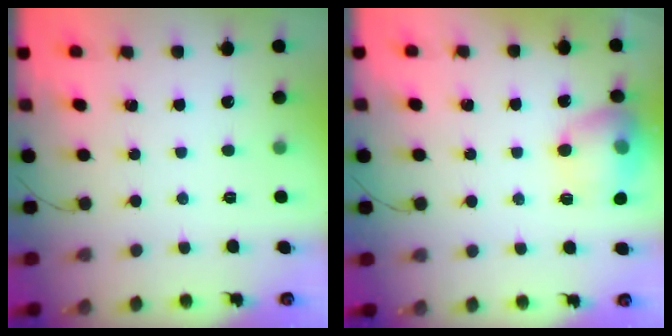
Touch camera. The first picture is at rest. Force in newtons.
{"total": 14.2, "press": 14.1, "slide": 1.3}